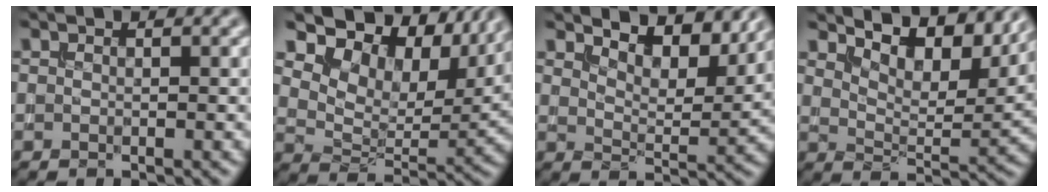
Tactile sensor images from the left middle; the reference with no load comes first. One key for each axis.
{"total": 13.0, "fx": 8.7, "fy": 6.8, "fz": 6.8, "tx": -0.130, "ty": 0.013, "tz": 0.138}
{"total": 6.8, "fx": 5.8, "fy": 1.9, "fz": 3.0, "tx": -0.054, "ty": 0.002, "tz": 0.078}
{"total": 8.7, "fx": 7.0, "fy": 2.7, "fz": 4.5, "tx": -0.076, "ty": 0.001, "tz": 0.102}